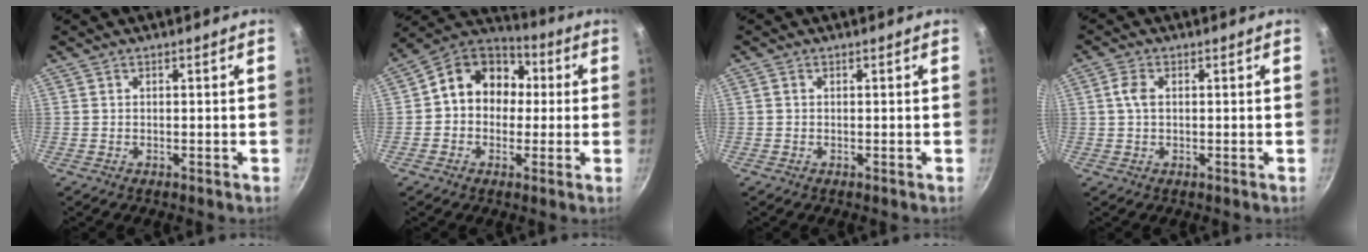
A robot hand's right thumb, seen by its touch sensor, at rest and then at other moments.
{"total": 13.3, "force": [1.1, 11.0, 7.3], "torque": [-0.074, 0.036, -0.003]}
{"total": 0.6, "force": [0.0, 0.5, 0.3], "torque": [-0.004, 0.004, -0.001]}
{"total": 2.9, "force": [0.3, 1.8, 2.3], "torque": [-0.049, 0.006, 0.004]}